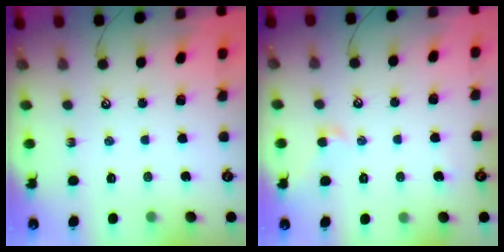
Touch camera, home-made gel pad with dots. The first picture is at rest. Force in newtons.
{"total": 1.0, "press": 0.8, "slide": 0.6}